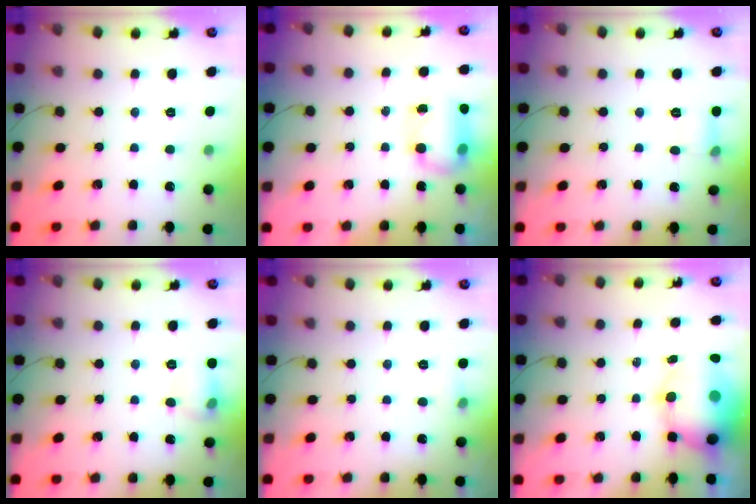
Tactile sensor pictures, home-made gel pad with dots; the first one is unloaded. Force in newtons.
{"total": 11.9, "press": 9.5, "slide": 7.1}
{"total": 6.7, "press": 6.5, "slide": 1.5}
{"total": 7.3, "press": 7.2, "slide": 1.2}
{"total": 4.0, "press": 3.7, "slide": 1.6}
{"total": 14.3, "press": 13.1, "slide": 5.8}